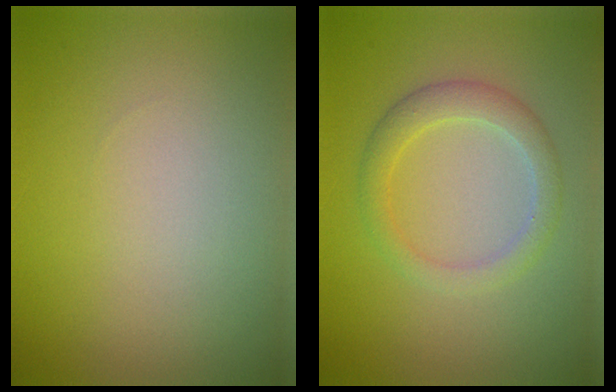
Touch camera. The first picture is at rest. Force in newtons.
{"total": 2.6, "press": 2.6, "slide": 0.1}